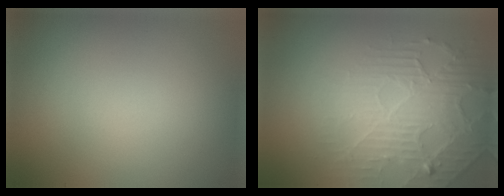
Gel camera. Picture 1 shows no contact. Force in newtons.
{"total": 4.1, "press": 3.8, "slide": 1.6}